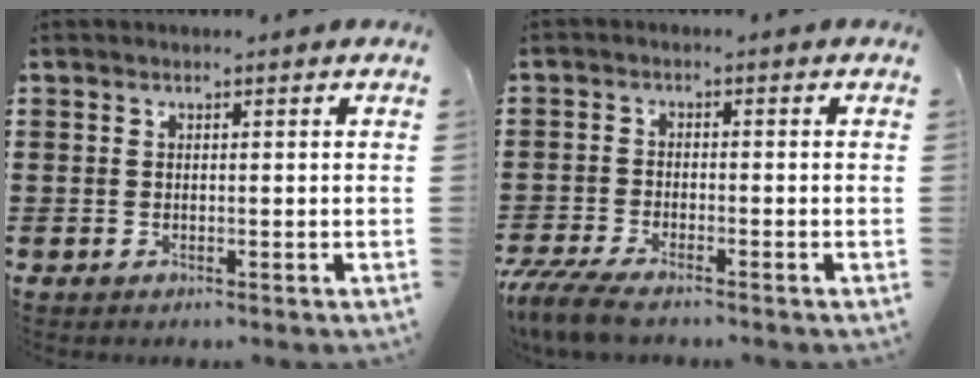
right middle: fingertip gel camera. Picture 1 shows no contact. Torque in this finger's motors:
{"motor_torque": [1.53, 0.00, 0.63, 0.21]}